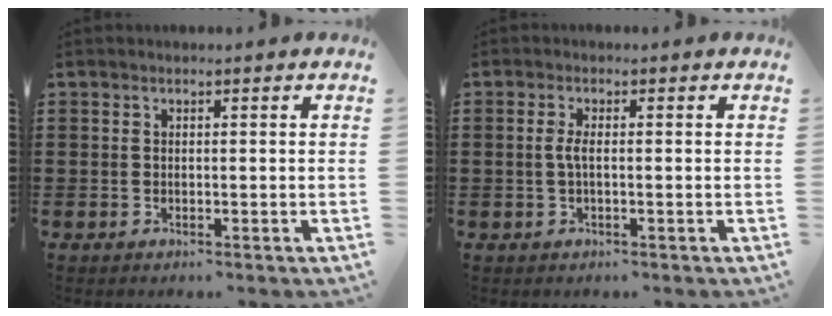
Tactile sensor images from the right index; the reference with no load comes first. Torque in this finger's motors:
{"motor_torque": [0.40, -0.24, 0.17, 0.07]}